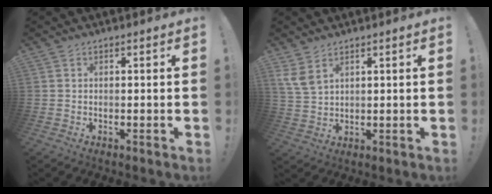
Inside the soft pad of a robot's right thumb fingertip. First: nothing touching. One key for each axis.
{"total": 5.7, "fx": 3.6, "fy": 2.7, "fz": 3.5, "tx": -0.080, "ty": -0.015, "tz": 0.070}